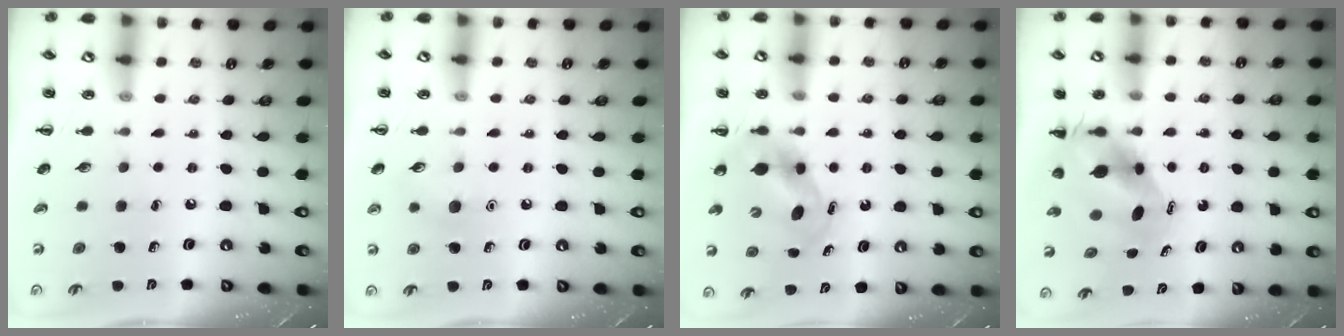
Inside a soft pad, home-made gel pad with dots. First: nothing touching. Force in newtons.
{"total": 6.3, "press": 6.1, "slide": 1.7}
{"total": 5.6, "press": 5.5, "slide": 0.9}
{"total": 5.9, "press": 5.7, "slide": 1.6}